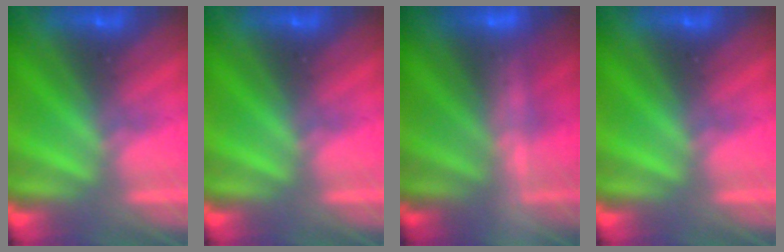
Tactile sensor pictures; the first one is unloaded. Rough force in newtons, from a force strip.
{"total": 0.0}
{"total": 2.2}
{"total": 0.0}